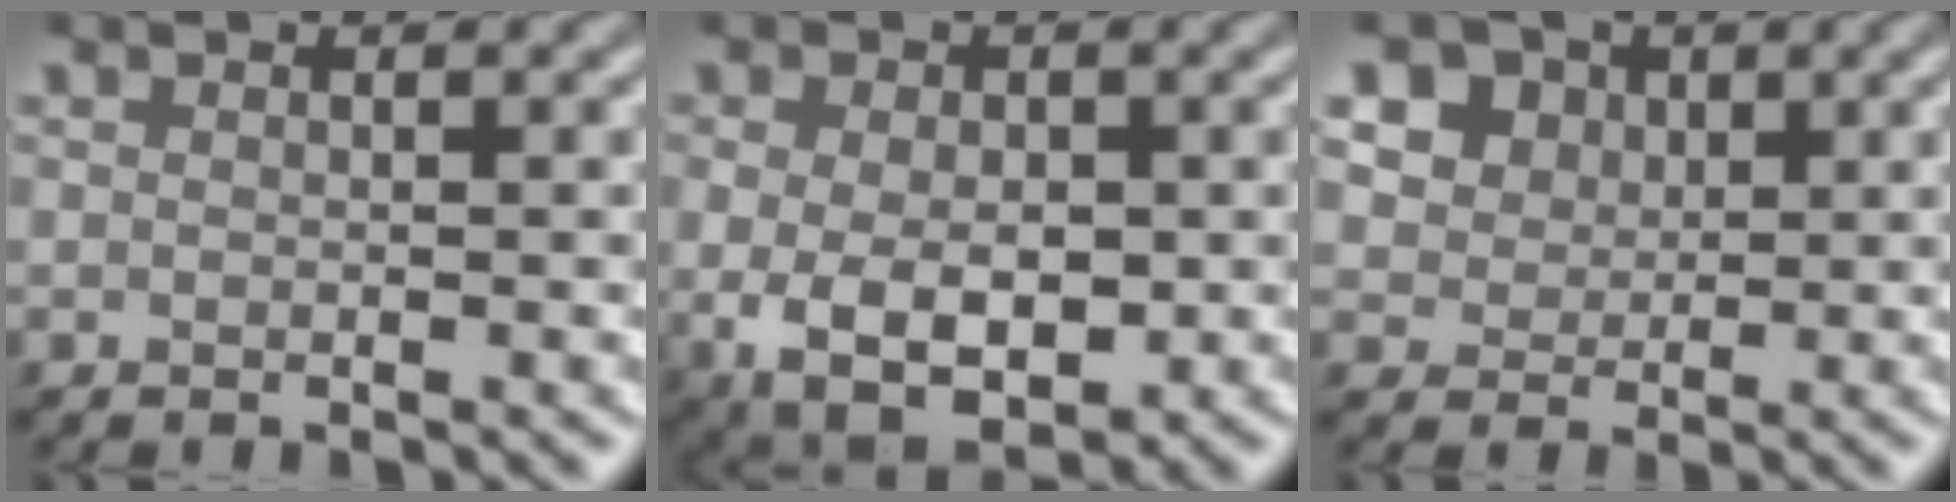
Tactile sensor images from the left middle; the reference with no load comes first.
{"total": 6.4, "force": [-0.9, 3.9, 5.0], "torque": [-0.092, -0.017, -0.008]}
{"total": 10.2, "force": [5.4, 7.4, 4.4], "torque": [-0.094, 0.021, 0.079]}